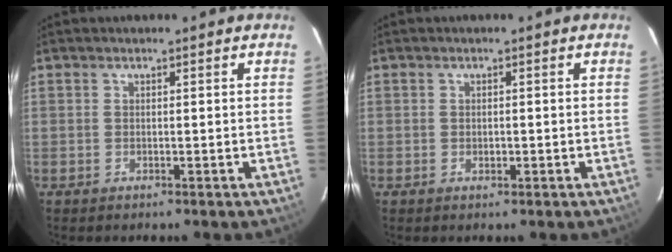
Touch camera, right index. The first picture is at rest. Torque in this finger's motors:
{"motor_torque": [-0.06, 0.01, -0.01, 0.00]}